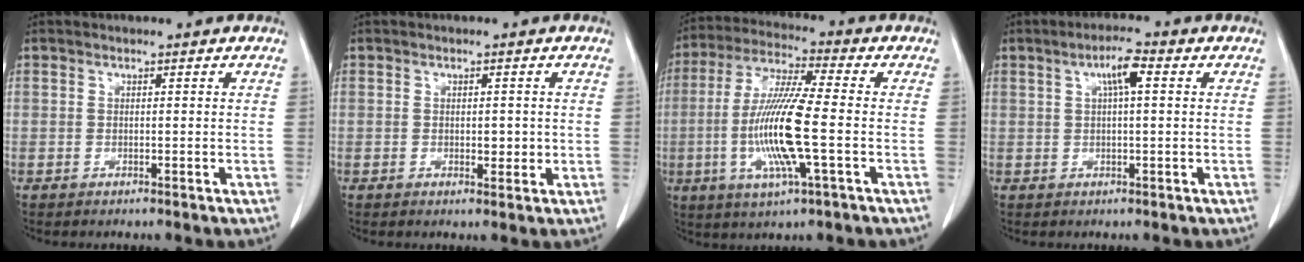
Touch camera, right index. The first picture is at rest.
{"total": 2.1, "force": [-0.2, 1.2, 1.8], "torque": [-0.024, -0.001, 0.002]}
{"total": 13.8, "force": [-2.5, 0.8, 13.5], "torque": [-0.276, -0.012, -0.052]}
{"total": 4.1, "force": [1.3, 0.6, 3.9], "torque": [-0.071, 0.010, 0.023]}